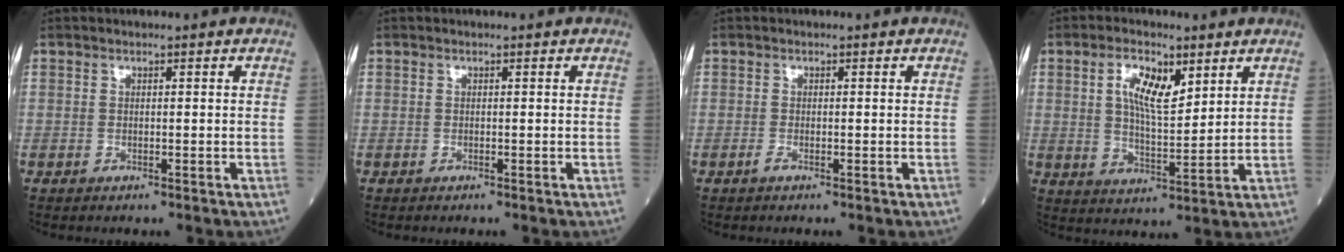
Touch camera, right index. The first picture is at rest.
{"total": 0.0}
{"total": 0.5, "force": [-0.4, 0.0, 0.4], "torque": [-0.009, -0.001, -0.009]}
{"total": 7.5, "force": [3.3, 2.7, 6.2], "torque": [-0.116, 0.005, 0.061]}